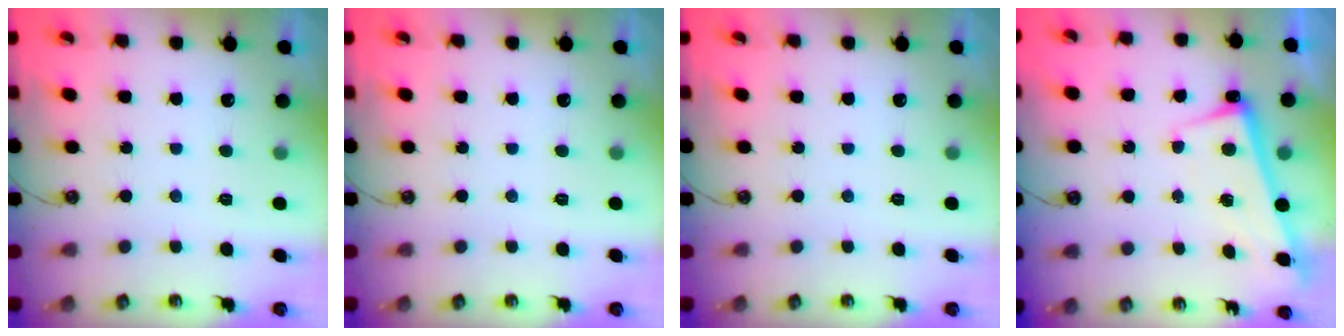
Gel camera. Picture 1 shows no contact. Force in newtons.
{"total": 0.0}
{"total": 0.0}
{"total": 2.6, "press": 2.6, "slide": 0.6}